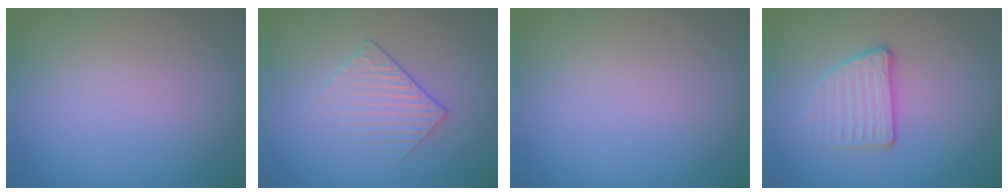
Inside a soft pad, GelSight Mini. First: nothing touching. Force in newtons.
{"total": 1.9, "press": 1.6, "slide": 1.0}
{"total": 0.0}
{"total": 3.0, "press": 2.3, "slide": 1.9}